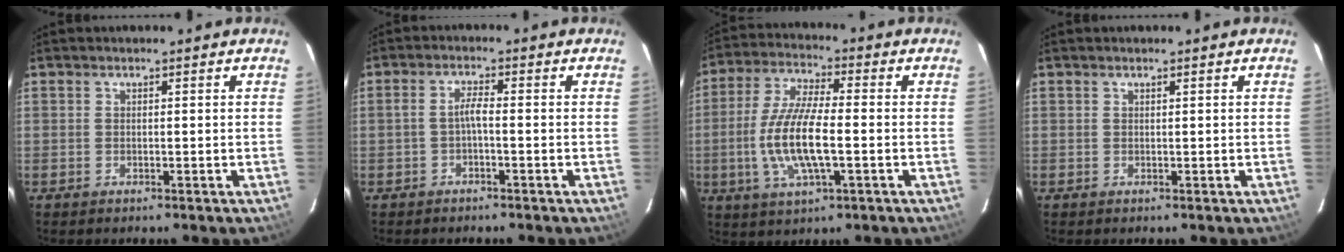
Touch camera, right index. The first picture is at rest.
{"total": 2.2, "force": [-0.9, 0.2, 2.0], "torque": [-0.043, 0.006, -0.019]}
{"total": 12.7, "force": [-2.4, 3.7, 11.9], "torque": [-0.250, -0.004, -0.048]}
{"total": 0.0}